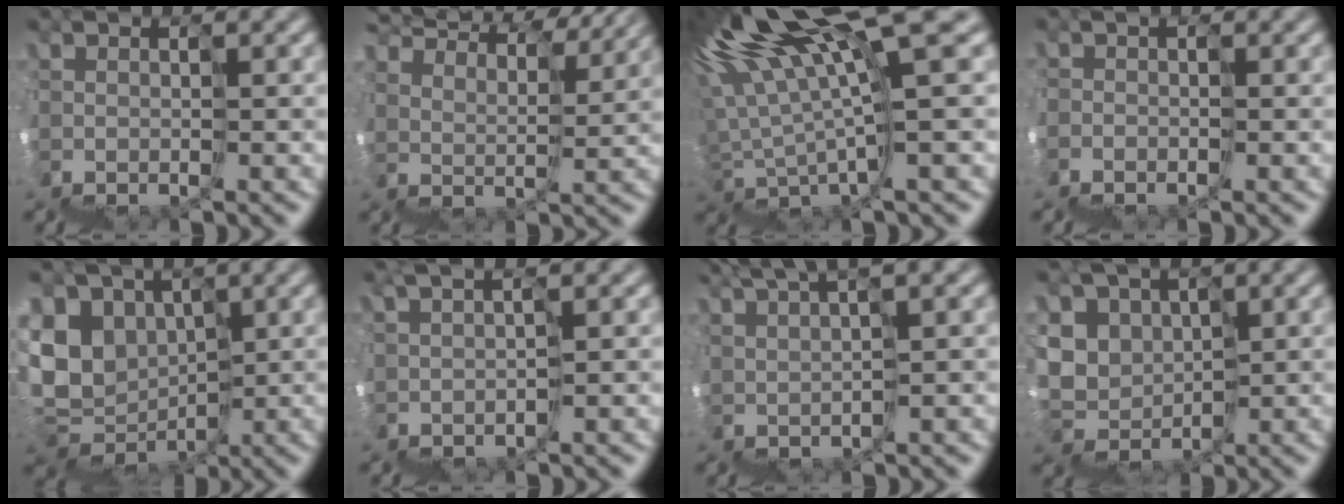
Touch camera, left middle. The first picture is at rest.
{"total": 8.9, "force": [8.7, 1.1, 1.4], "torque": [-0.044, 0.035, 0.138]}
{"total": 10.3, "force": [5.2, 1.1, 8.9], "torque": [-0.163, 0.017, 0.103]}
{"total": 2.7, "force": [-2.0, 1.2, 1.3], "torque": [-0.023, -0.024, -0.039]}
{"total": 7.6, "force": [1.1, 7.1, 2.6], "torque": [-0.043, 0.006, 0.030]}
{"total": 1.7, "force": [1.5, -0.1, 0.7], "torque": [-0.028, 0.011, 0.024]}
{"total": 4.8, "force": [4.4, -0.1, 2.0], "torque": [-0.045, 0.028, 0.080]}
{"total": 5.0, "force": [1.3, 4.6, 1.5], "torque": [-0.010, 0.010, 0.022]}